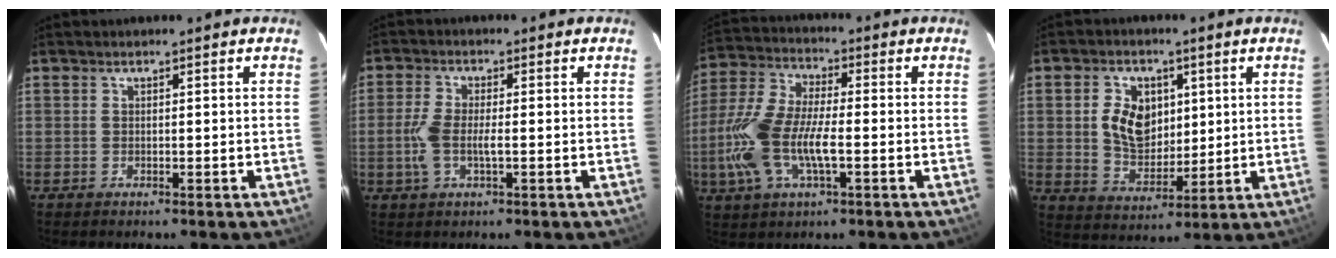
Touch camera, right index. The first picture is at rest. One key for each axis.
{"total": 5.7, "fx": -1.1, "fy": 1.9, "fz": 5.2, "tx": -0.118, "ty": 0.000, "tz": -0.022}
{"total": 14.3, "fx": -3.2, "fy": 5.6, "fz": 12.8, "tx": -0.288, "ty": 0.001, "tz": -0.066}
{"total": 9.3, "fx": 2.0, "fy": 6.8, "fz": 6.1, "tx": -0.120, "ty": 0.013, "tz": 0.045}